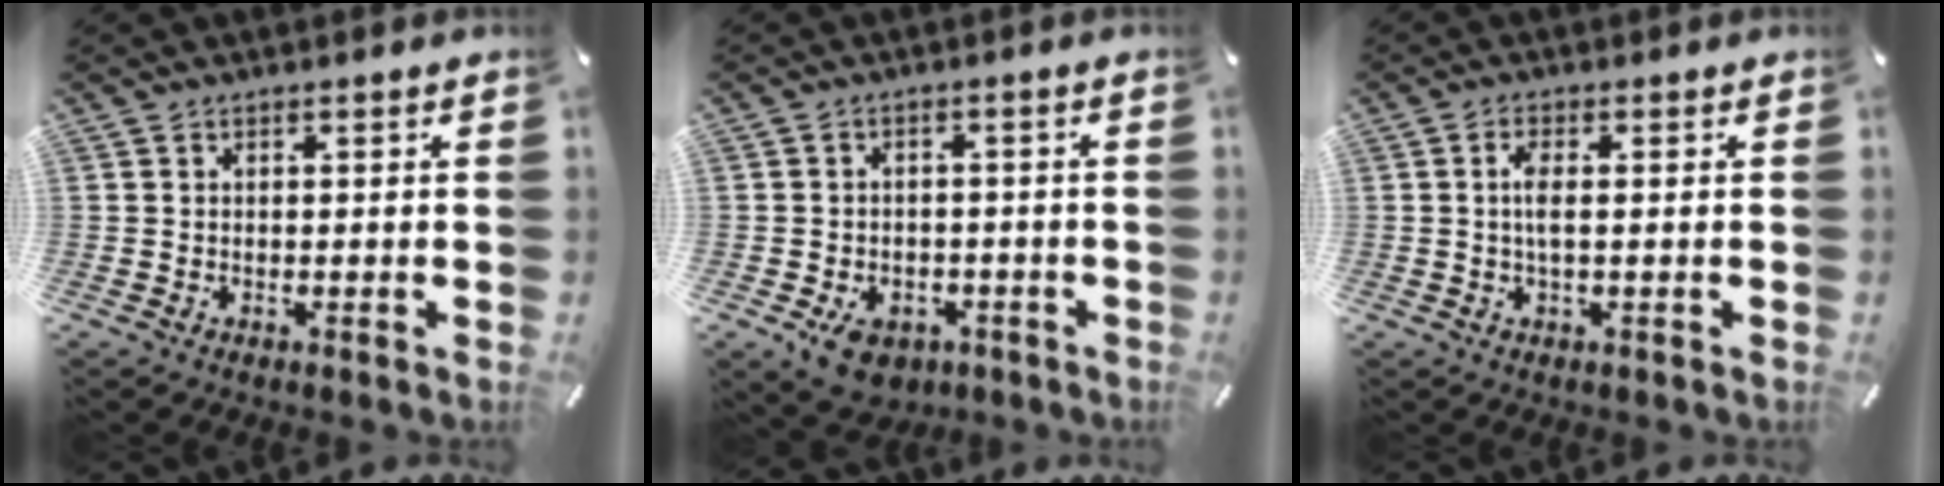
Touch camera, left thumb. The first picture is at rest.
{"total": 6.2, "force": [-3.0, 4.6, 3.0], "torque": [-0.045, 0.015, -0.052]}
{"total": 3.5, "force": [0.1, 0.9, 3.4], "torque": [-0.071, -0.004, -0.003]}